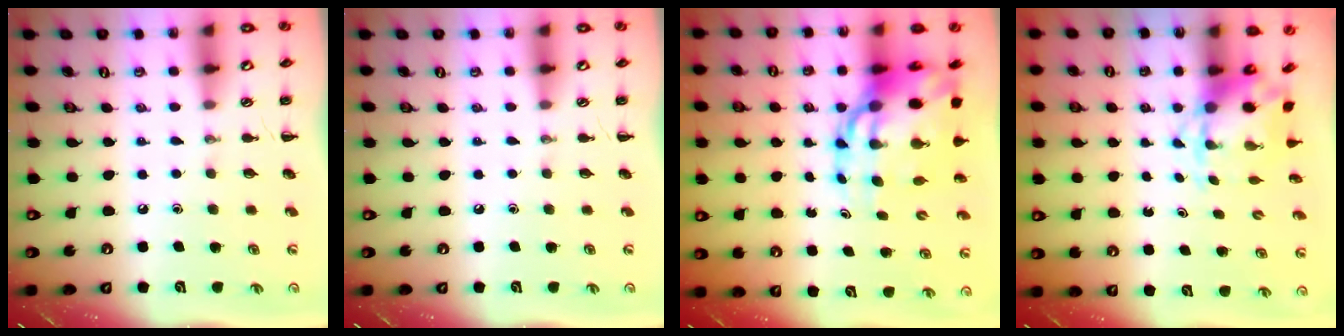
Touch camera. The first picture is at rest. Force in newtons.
{"total": 0.0}
{"total": 17.0, "press": 16.4, "slide": 4.7}
{"total": 4.3, "press": 4.2, "slide": 0.9}